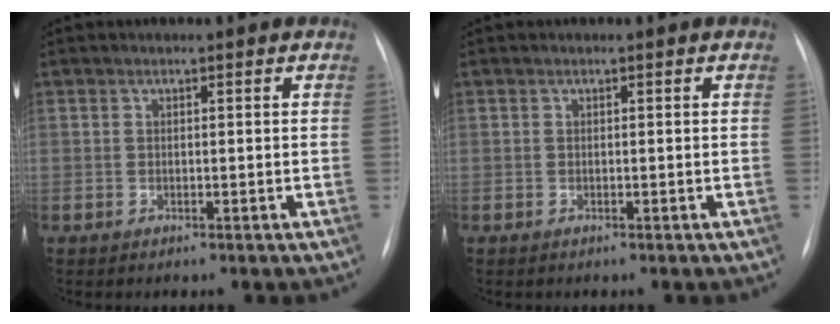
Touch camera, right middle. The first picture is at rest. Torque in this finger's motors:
{"motor_torque": [0.06, -0.10, -0.02, -0.01]}